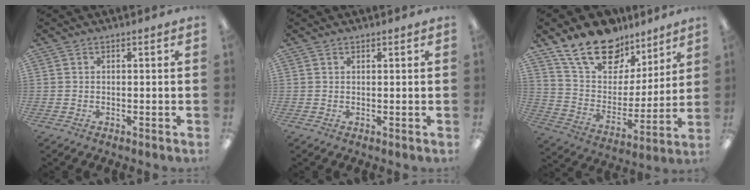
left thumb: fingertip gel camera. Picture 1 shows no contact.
{"total": 0.6, "force": [0.5, 0.3, 0.1], "torque": [-0.003, 0.001, 0.010]}
{"total": 19.2, "force": [13.8, 10.8, 7.9], "torque": [-0.152, -0.083, 0.253]}